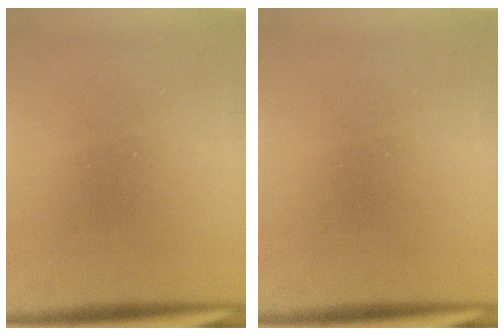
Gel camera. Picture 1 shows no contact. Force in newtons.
{"total": 0.0}